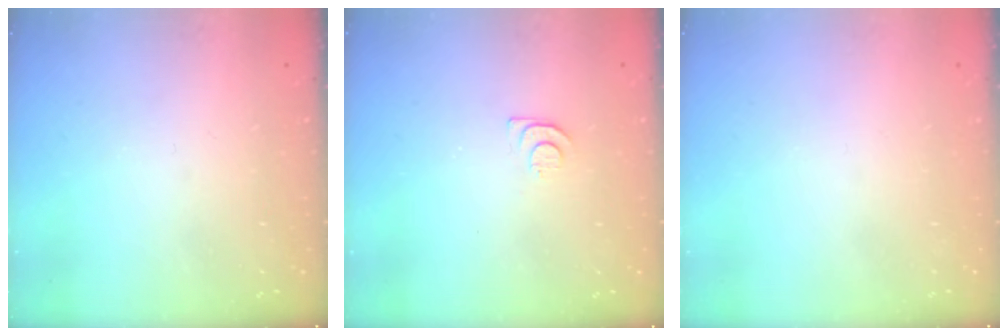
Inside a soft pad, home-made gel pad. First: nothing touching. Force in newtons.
{"total": 4.0, "press": 4.0, "slide": 0.7}
{"total": 1.6, "press": 1.6, "slide": 0.1}